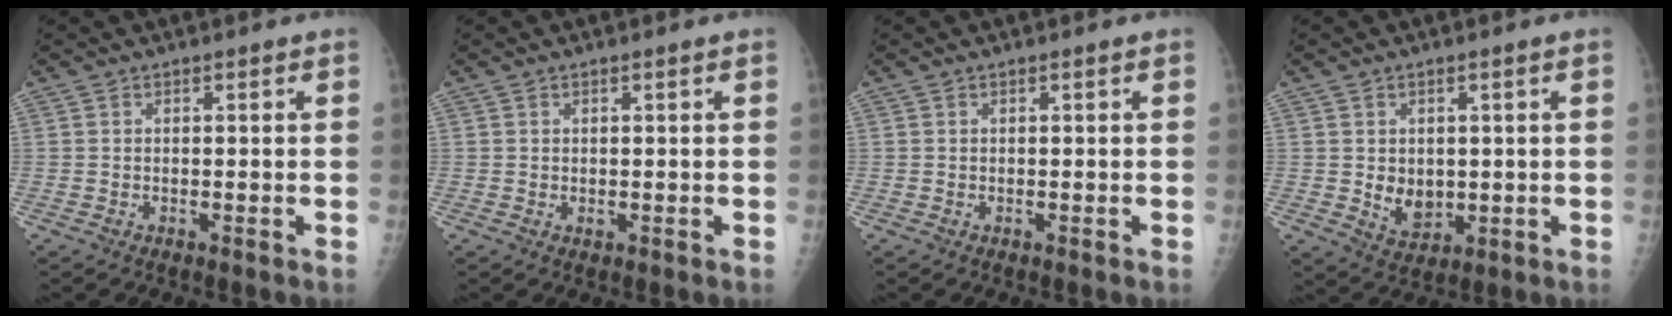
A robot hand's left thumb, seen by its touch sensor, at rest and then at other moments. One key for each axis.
{"total": 0.7, "fx": 0.1, "fy": 0.3, "fz": 0.7, "tx": -0.008, "ty": -0.001, "tz": 0.006}
{"total": 0.0}
{"total": 5.3, "fx": 0.2, "fy": 4.0, "fz": 3.4, "tx": -0.034, "ty": -0.011, "tz": 0.019}